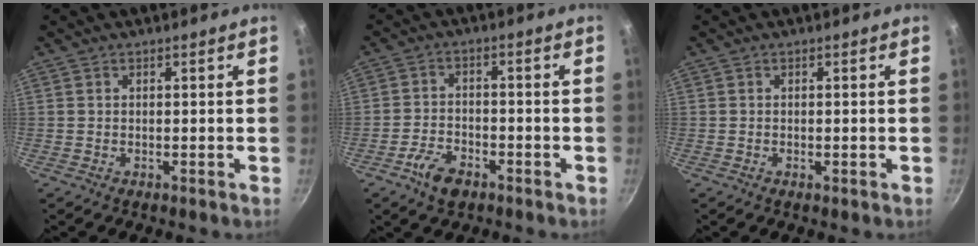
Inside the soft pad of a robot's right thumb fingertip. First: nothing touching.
{"total": 6.2, "force": [-3.7, 3.2, 3.8], "torque": [-0.069, 0.023, -0.070]}
{"total": 0.6, "force": [-0.2, 0.2, 0.6], "torque": [-0.008, 0.001, -0.003]}